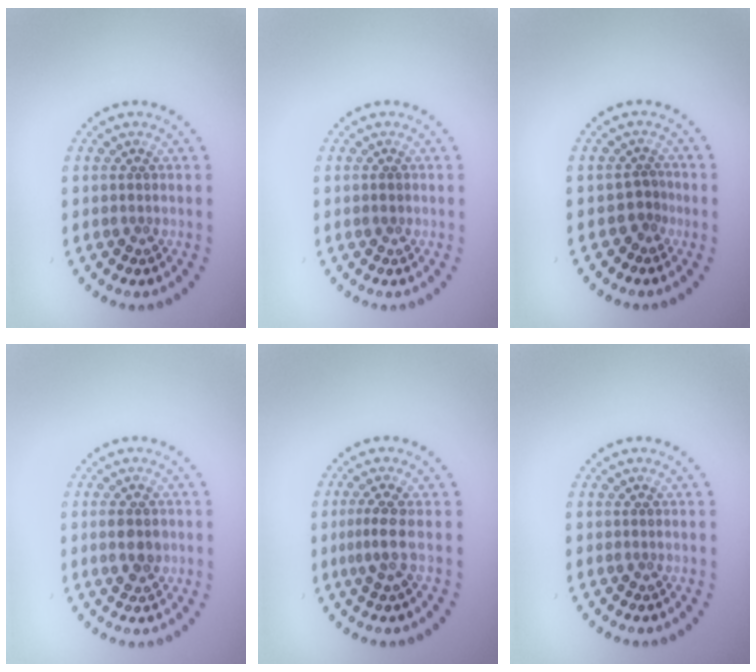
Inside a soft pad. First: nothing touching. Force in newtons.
{"total": 0.7, "press": 0.7, "slide": 0.2}
{"total": 1.3, "press": 1.0, "slide": 0.9}
{"total": 2.5, "press": 2.4, "slide": 0.1}
{"total": 1.9, "press": 1.3, "slide": 1.4}
{"total": 0.0}